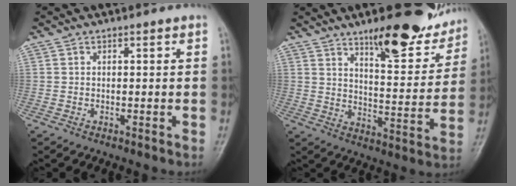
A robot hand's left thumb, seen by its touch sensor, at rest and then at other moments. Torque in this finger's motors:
{"motor_torque": [0.52, 0.14, -0.19, -0.36, 0.07]}